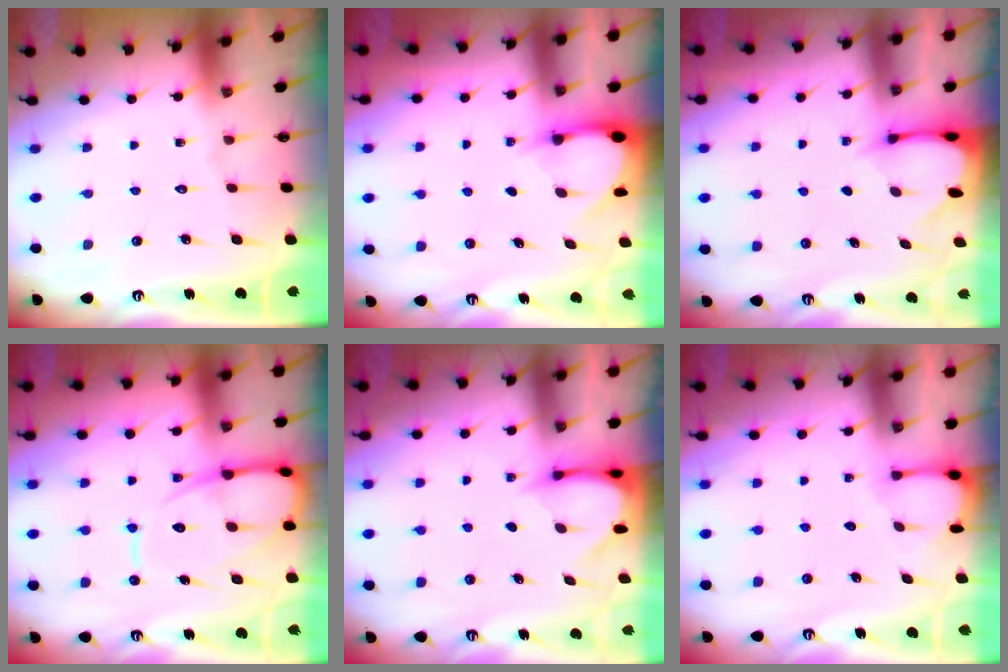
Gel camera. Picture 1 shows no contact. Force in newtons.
{"total": 2.9, "press": 2.9, "slide": 0.3}
{"total": 2.3, "press": 2.3, "slide": 0.3}
{"total": 12.3, "press": 12.2, "slide": 1.4}
{"total": 3.7, "press": 3.7, "slide": 0.3}
{"total": 2.3, "press": 2.3, "slide": 0.3}